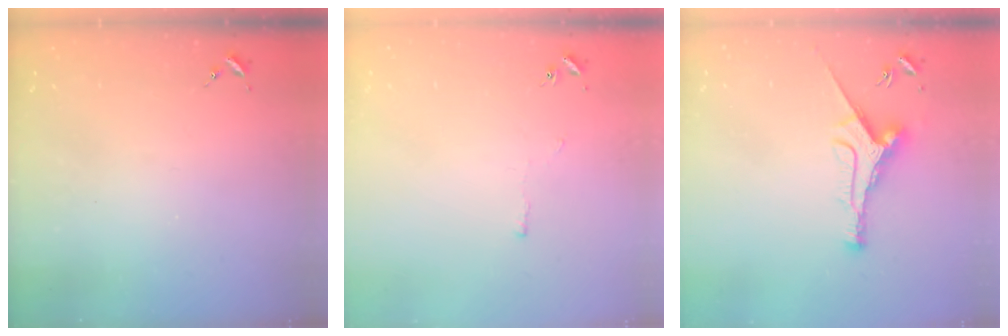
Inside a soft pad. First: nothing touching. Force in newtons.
{"total": 2.3, "press": 2.3, "slide": 0.4}
{"total": 9.9, "press": 9.9, "slide": 0.5}